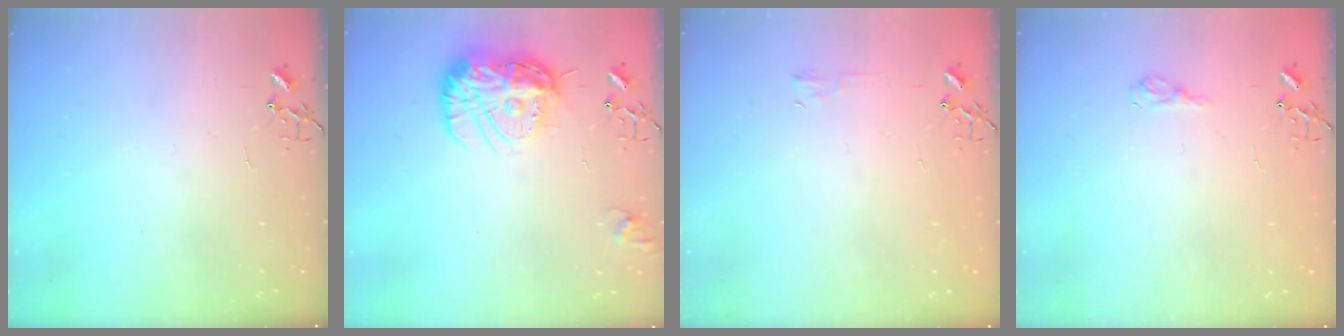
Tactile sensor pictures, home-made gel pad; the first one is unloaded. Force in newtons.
{"total": 15.3, "press": 15.2, "slide": 1.3}
{"total": 4.0, "press": 3.9, "slide": 0.5}
{"total": 8.0, "press": 7.9, "slide": 1.0}